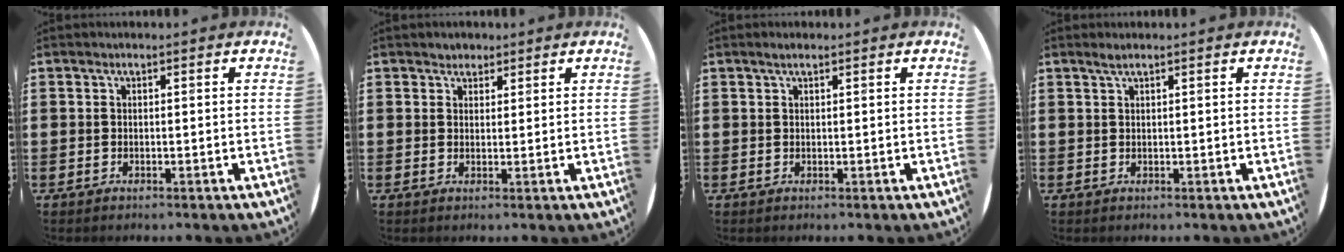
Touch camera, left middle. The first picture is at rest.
{"total": 1.5, "force": [1.3, 0.6, -0.1], "torque": [0.000, 0.002, 0.027]}
{"total": 0.9, "force": [0.7, 0.1, 0.6], "torque": [-0.010, 0.003, 0.011]}
{"total": 1.1, "force": [0.8, 0.0, 0.8], "torque": [-0.014, 0.002, 0.013]}